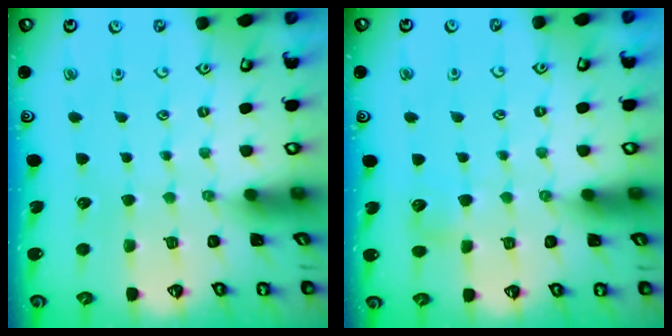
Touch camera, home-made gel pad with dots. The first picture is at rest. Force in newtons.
{"total": 4.2, "press": 4.2, "slide": 0.6}